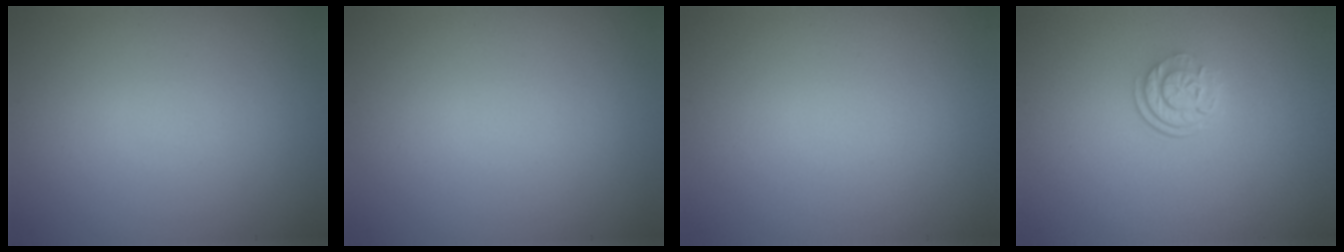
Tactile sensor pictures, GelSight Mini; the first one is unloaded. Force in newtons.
{"total": 0.0}
{"total": 0.0}
{"total": 2.6, "press": 1.8, "slide": 1.9}